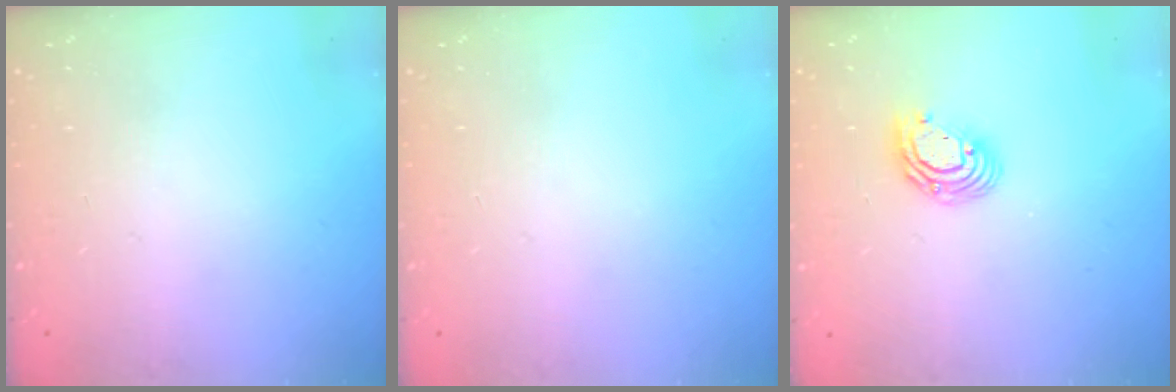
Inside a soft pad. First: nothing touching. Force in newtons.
{"total": 0.0}
{"total": 8.1, "press": 8.0, "slide": 1.4}